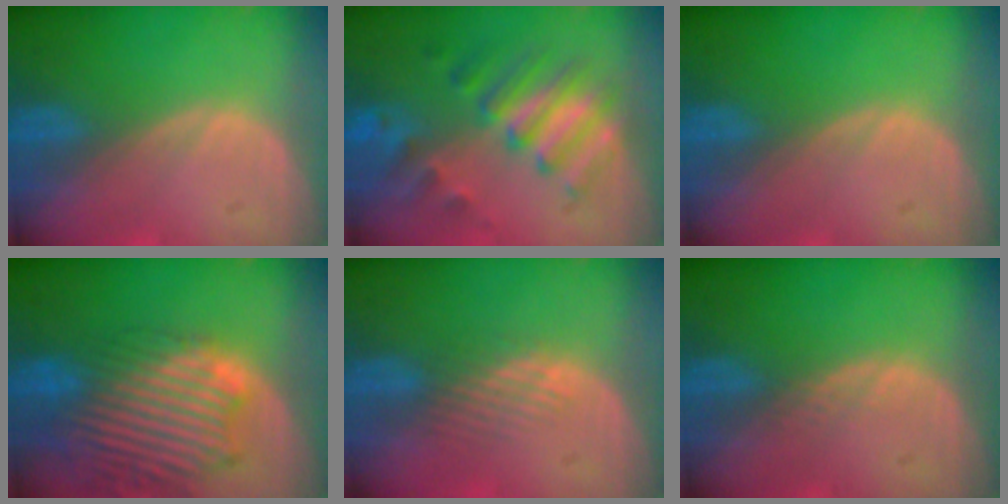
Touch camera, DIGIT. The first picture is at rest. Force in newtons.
{"total": 8.8, "press": 8.1, "slide": 3.4}
{"total": 0.0}
{"total": 13.9, "press": 11.8, "slide": 7.3}
{"total": 3.1, "press": 2.5, "slide": 1.8}
{"total": 1.0, "press": 1.0, "slide": 0.1}